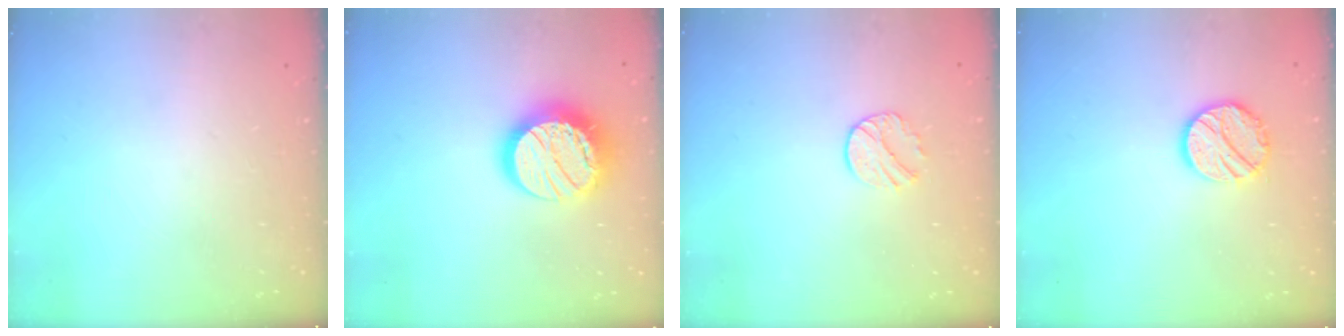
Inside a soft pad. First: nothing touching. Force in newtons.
{"total": 17.5, "press": 17.5, "slide": 1.2}
{"total": 7.0, "press": 6.9, "slide": 0.7}
{"total": 11.7, "press": 11.6, "slide": 0.4}